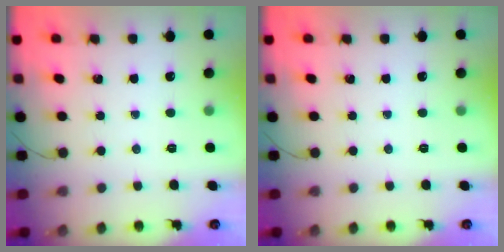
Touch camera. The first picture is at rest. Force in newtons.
{"total": 0.0}